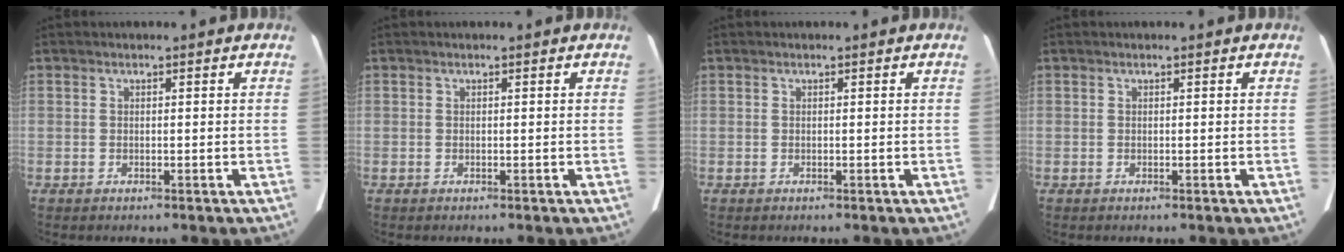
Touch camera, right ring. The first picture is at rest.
{"total": 0.0}
{"total": 0.0}
{"total": 0.0}